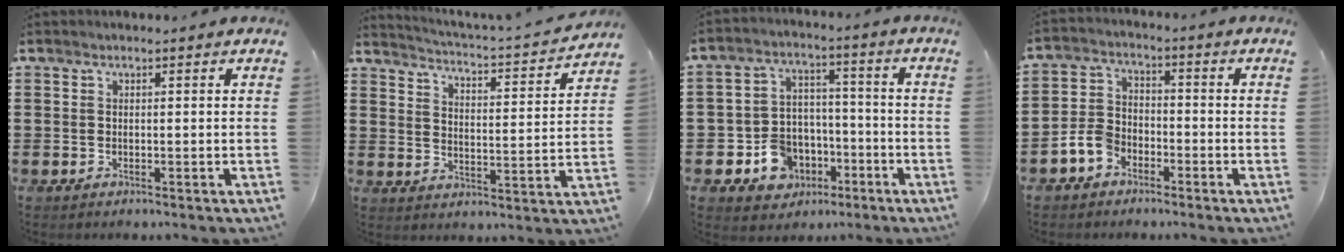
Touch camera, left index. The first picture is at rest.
{"total": 2.5, "force": [2.4, -0.4, 0.5], "torque": [-0.031, -0.032, 0.030]}
{"total": 8.2, "force": [-3.4, 7.1, 2.4], "torque": [-0.075, 0.025, -0.059]}
{"total": 5.0, "force": [-3.2, 3.2, 2.0], "torque": [-0.059, 0.008, -0.068]}